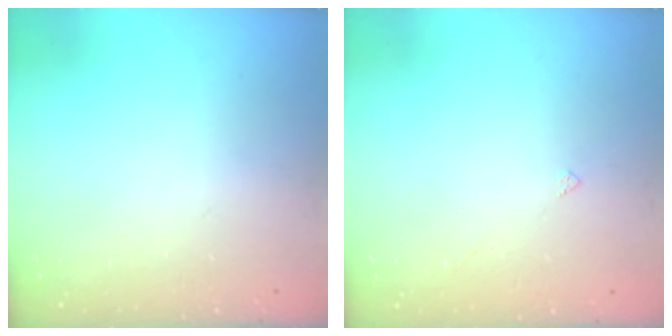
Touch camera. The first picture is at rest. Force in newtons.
{"total": 2.3, "press": 2.3, "slide": 0.5}